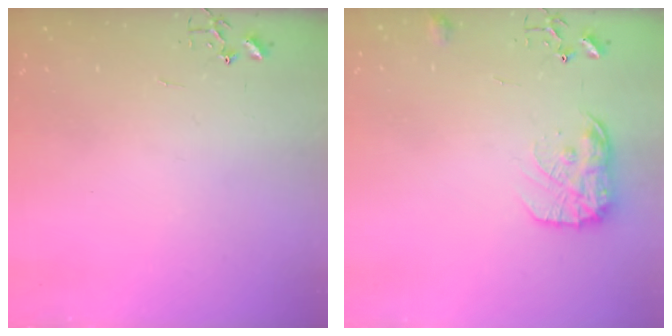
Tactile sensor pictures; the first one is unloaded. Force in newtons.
{"total": 13.2, "press": 13.2, "slide": 0.8}